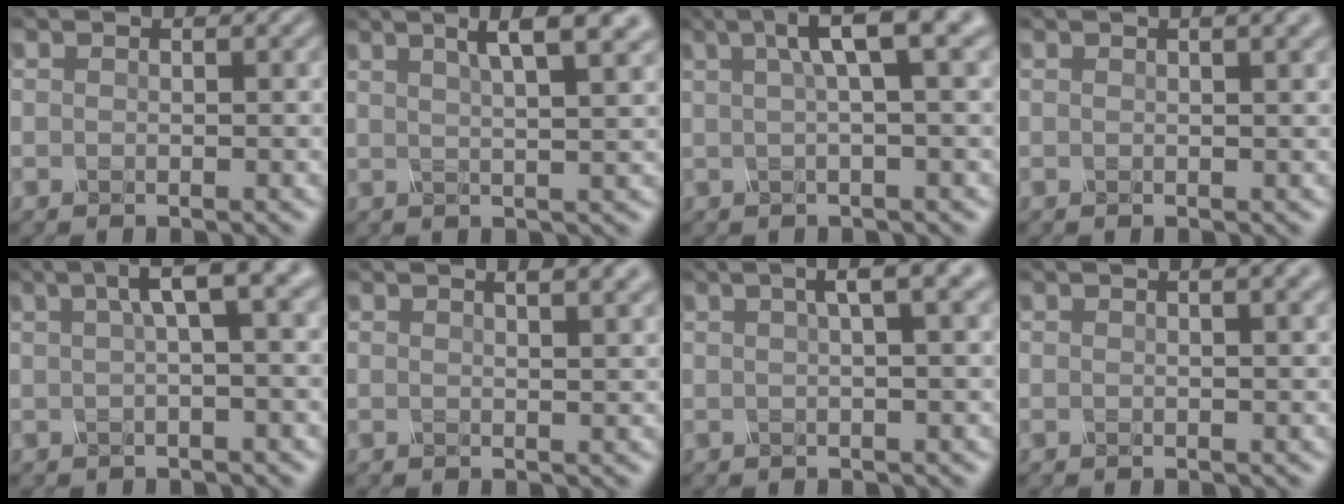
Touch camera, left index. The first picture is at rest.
{"total": 7.3, "force": [3.9, 2.4, 5.7], "torque": [-0.054, 0.033, 0.028]}
{"total": 5.9, "force": [2.3, 1.3, 5.3], "torque": [-0.071, 0.016, 0.029]}
{"total": 3.4, "force": [1.8, 1.2, 2.6], "torque": [-0.020, 0.013, 0.010]}
{"total": 5.0, "force": [1.6, 1.2, 4.5], "torque": [-0.063, 0.017, 0.018]}
{"total": 4.8, "force": [2.8, 2.0, 3.4], "torque": [-0.011, 0.025, 0.004]}
{"total": 4.3, "force": [2.0, 1.0, 3.6], "torque": [-0.046, 0.015, 0.022]}
{"total": 4.0, "force": [2.1, 1.5, 3.0], "torque": [-0.022, 0.017, 0.006]}